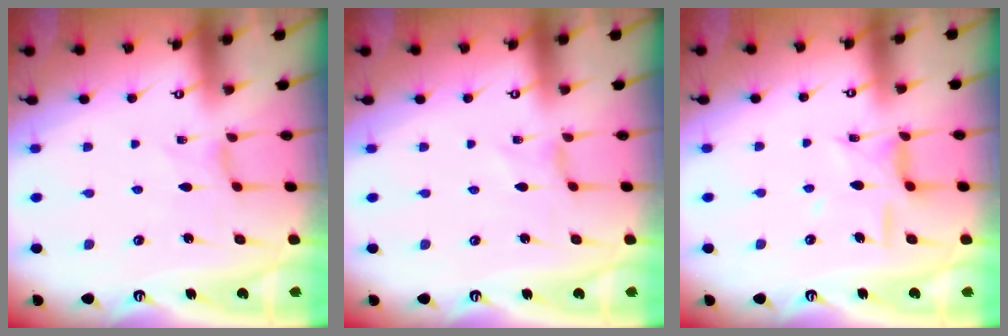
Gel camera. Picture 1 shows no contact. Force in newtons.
{"total": 0.0}
{"total": 9.5, "press": 9.5, "slide": 0.8}